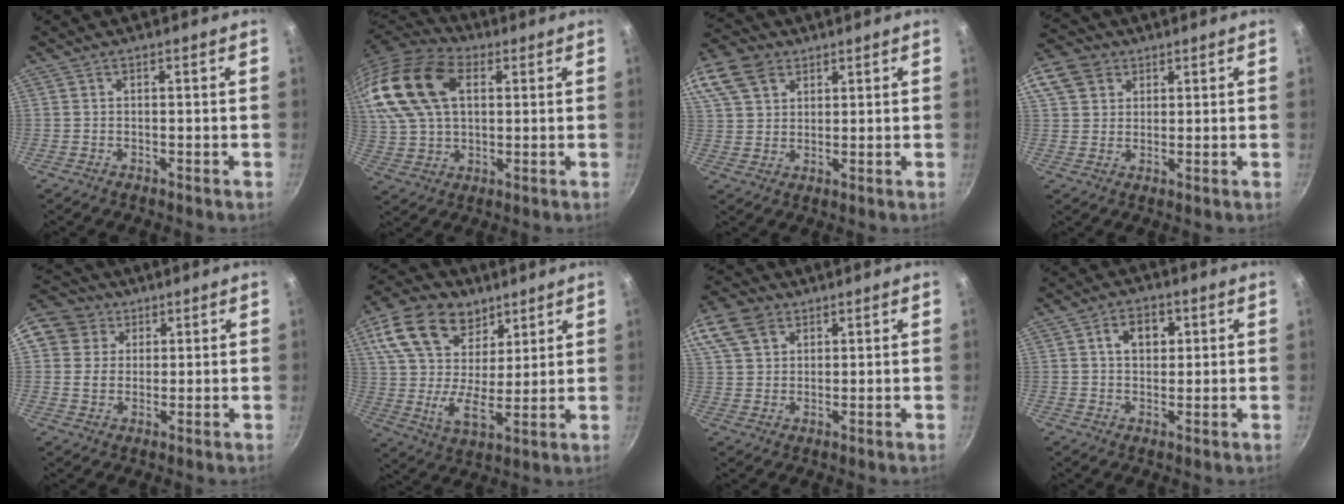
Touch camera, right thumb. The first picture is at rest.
{"total": 20.9, "force": [6.5, 13.1, 14.9], "torque": [-0.290, 0.005, 0.116]}
{"total": 16.9, "force": [8.7, 12.0, 8.1], "torque": [-0.192, 0.027, 0.167]}
{"total": 13.6, "force": [5.9, 10.9, 5.7], "torque": [-0.126, 0.026, 0.106]}
{"total": 10.6, "force": [4.8, 9.0, 3.0], "torque": [-0.039, 0.005, 0.076]}
{"total": 18.8, "force": [9.9, 12.1, 10.5], "torque": [-0.176, -0.029, 0.174]}
{"total": 14.8, "force": [7.6, 10.5, 7.1], "torque": [-0.162, 0.020, 0.144]}
{"total": 6.0, "force": [1.9, 4.3, 3.8], "torque": [-0.040, 0.001, 0.027]}